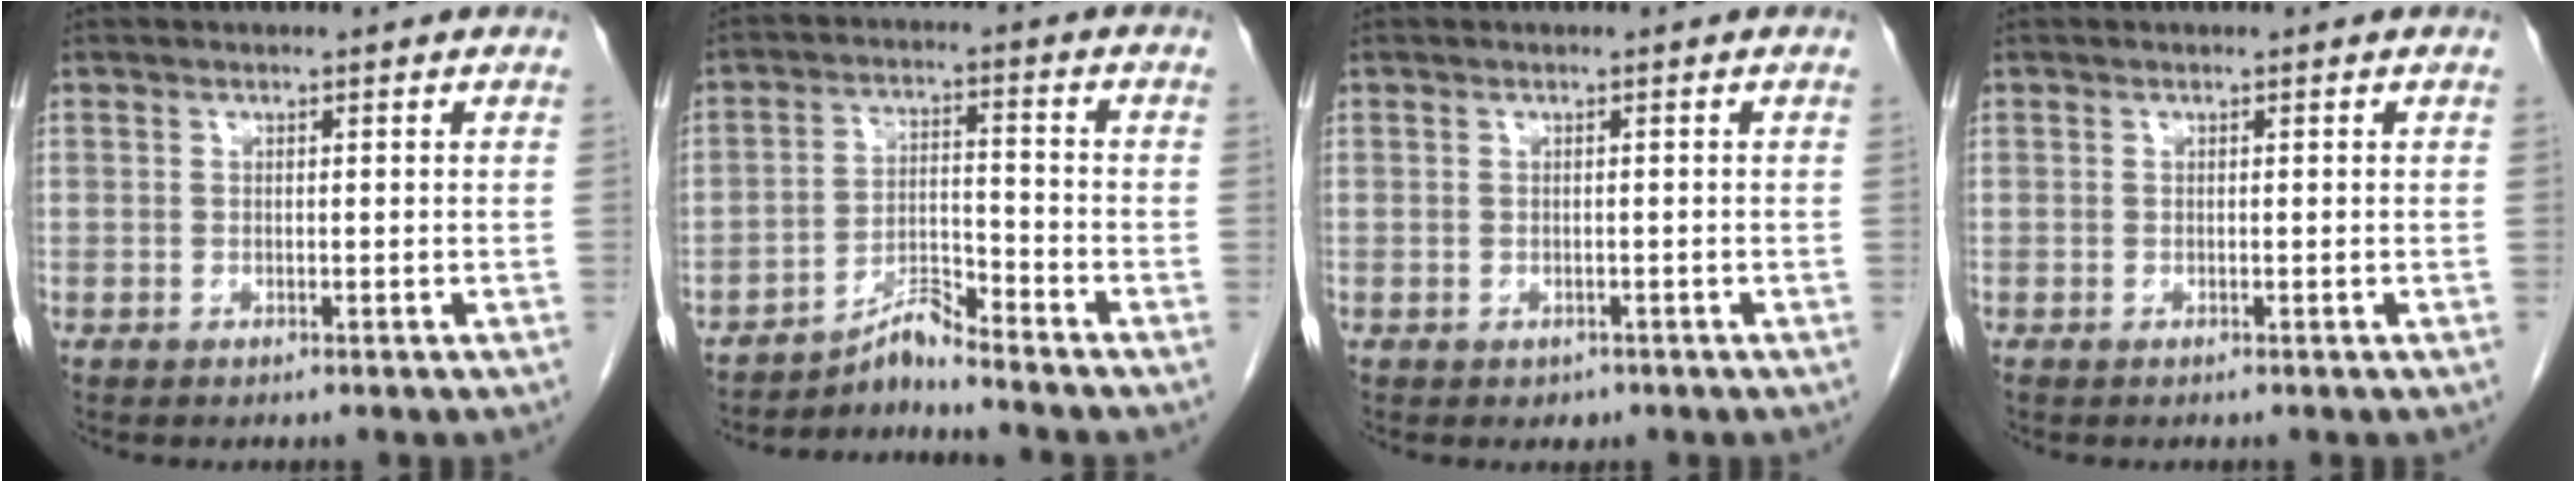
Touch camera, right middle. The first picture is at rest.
{"total": 4.5, "force": [-4.4, -0.7, 0.7], "torque": [-0.011, -0.005, -0.078]}
{"total": 1.0, "force": [-0.6, 0.8, 0.3], "torque": [-0.005, 0.001, -0.003]}
{"total": 0.0}